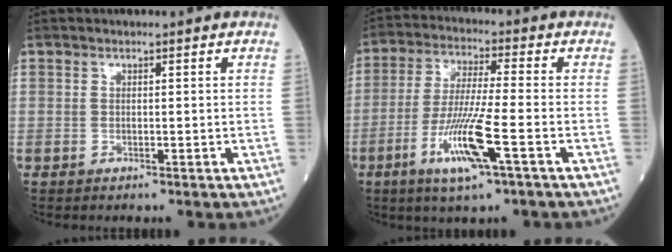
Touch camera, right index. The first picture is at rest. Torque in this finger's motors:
{"motor_torque": [0.20, -0.23, 0.21, 0.15]}